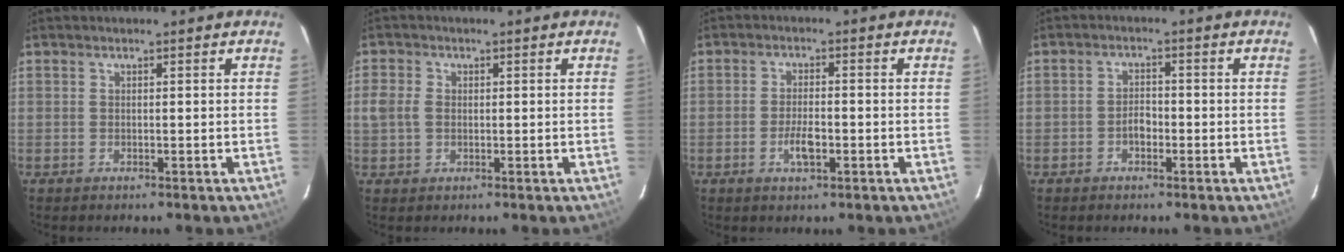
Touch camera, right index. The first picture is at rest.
{"total": 3.4, "force": [-0.1, 2.6, 2.1], "torque": [-0.049, 0.005, -0.002]}
{"total": 4.4, "force": [-1.7, 1.6, 3.8], "torque": [-0.076, -0.002, -0.028]}
{"total": 2.5, "force": [-1.2, 1.5, 1.6], "torque": [-0.030, 0.007, -0.022]}